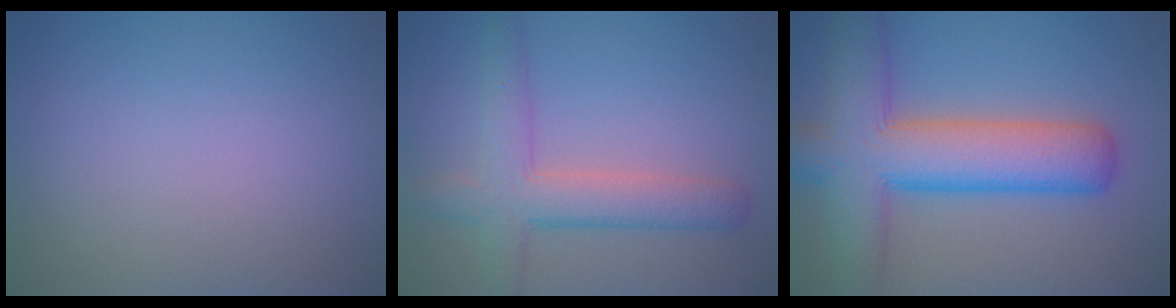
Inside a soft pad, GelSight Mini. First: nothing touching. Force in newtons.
{"total": 4.7, "press": 4.7, "slide": 0.2}
{"total": 9.8, "press": 9.8, "slide": 0.3}